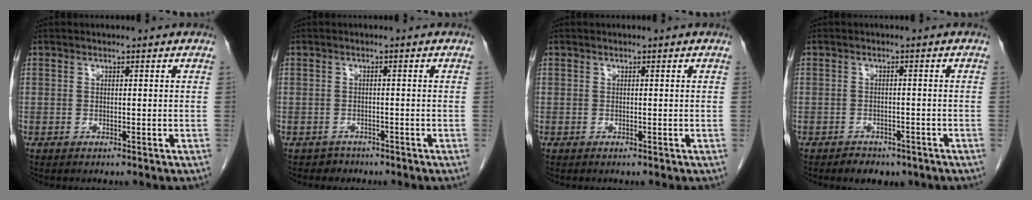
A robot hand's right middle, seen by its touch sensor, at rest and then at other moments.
{"total": 1.6, "force": [-1.1, 1.0, -0.4], "torque": [0.001, 0.005, -0.018]}
{"total": 0.0}
{"total": 4.4, "force": [-3.3, 2.5, 1.6], "torque": [-0.018, 0.003, -0.036]}